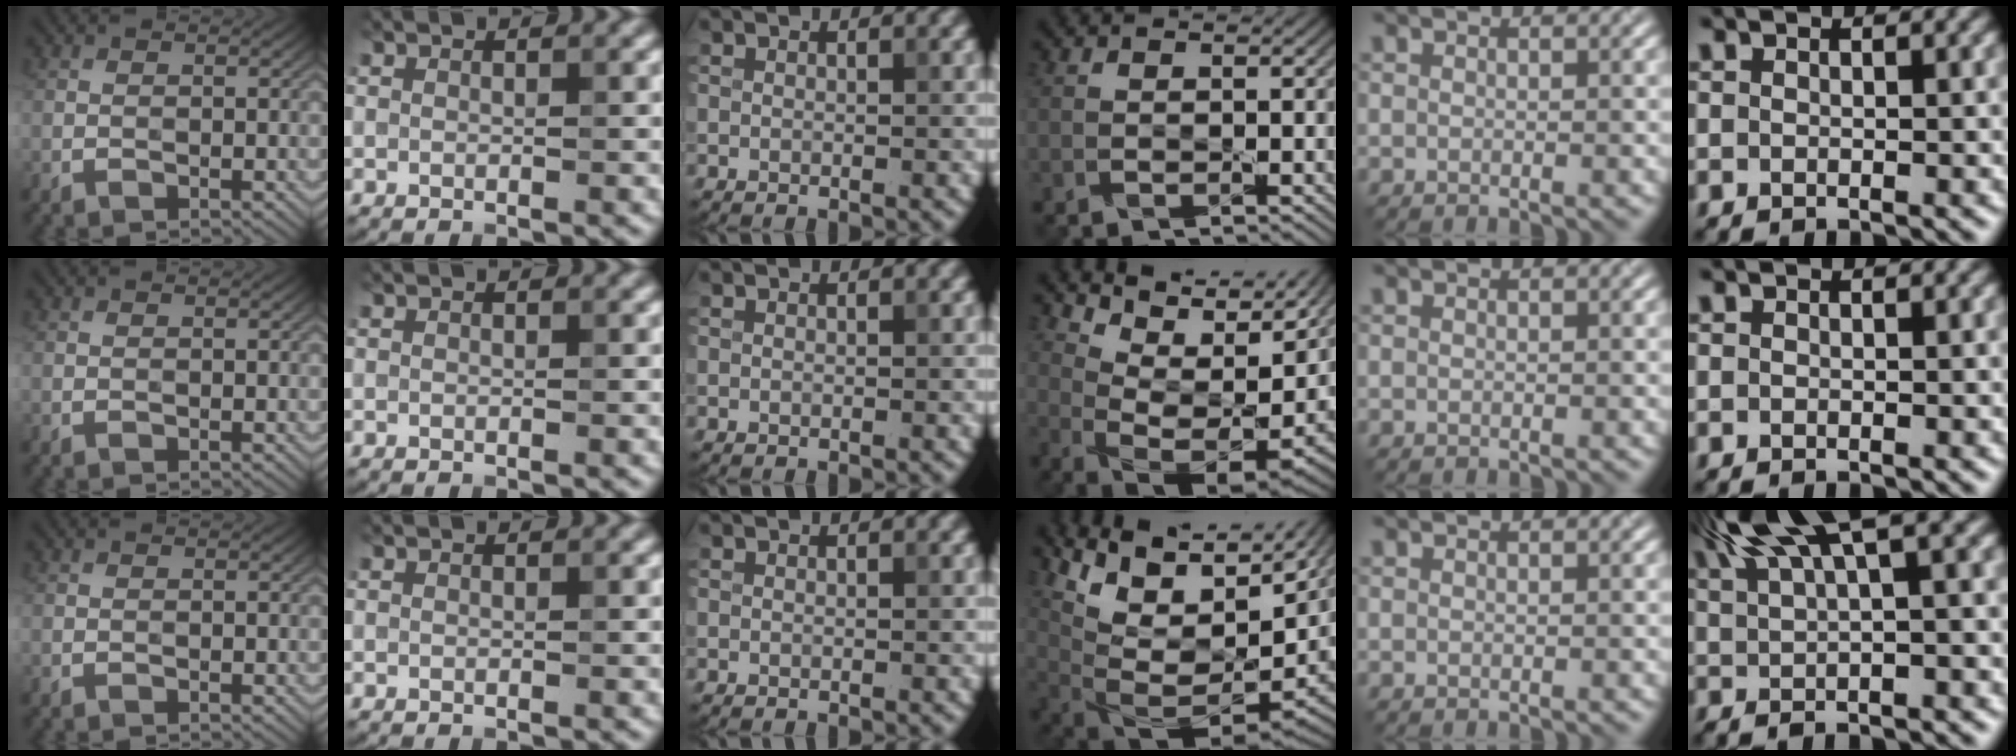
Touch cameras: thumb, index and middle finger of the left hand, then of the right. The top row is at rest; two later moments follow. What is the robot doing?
{"motion": "squeeze", "object": "sponge"}